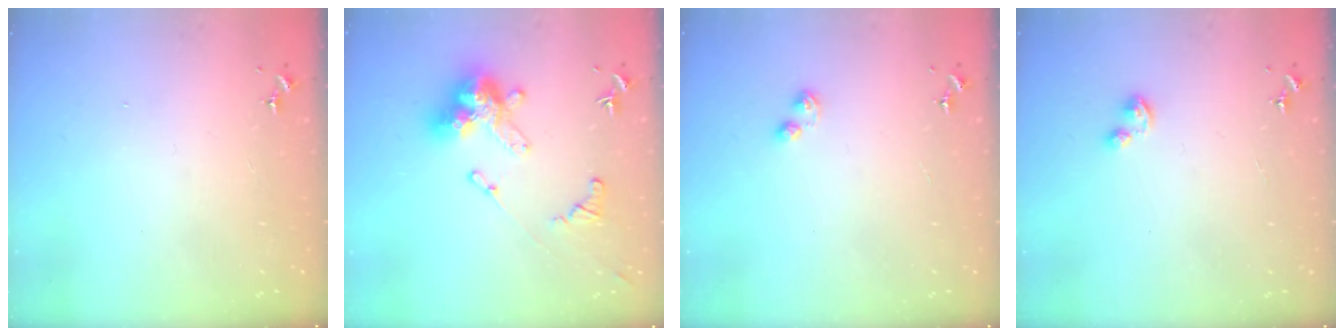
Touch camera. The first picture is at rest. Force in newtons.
{"total": 16.1, "press": 16.0, "slide": 1.6}
{"total": 2.9, "press": 2.9, "slide": 0.4}
{"total": 1.9, "press": 1.9, "slide": 0.3}